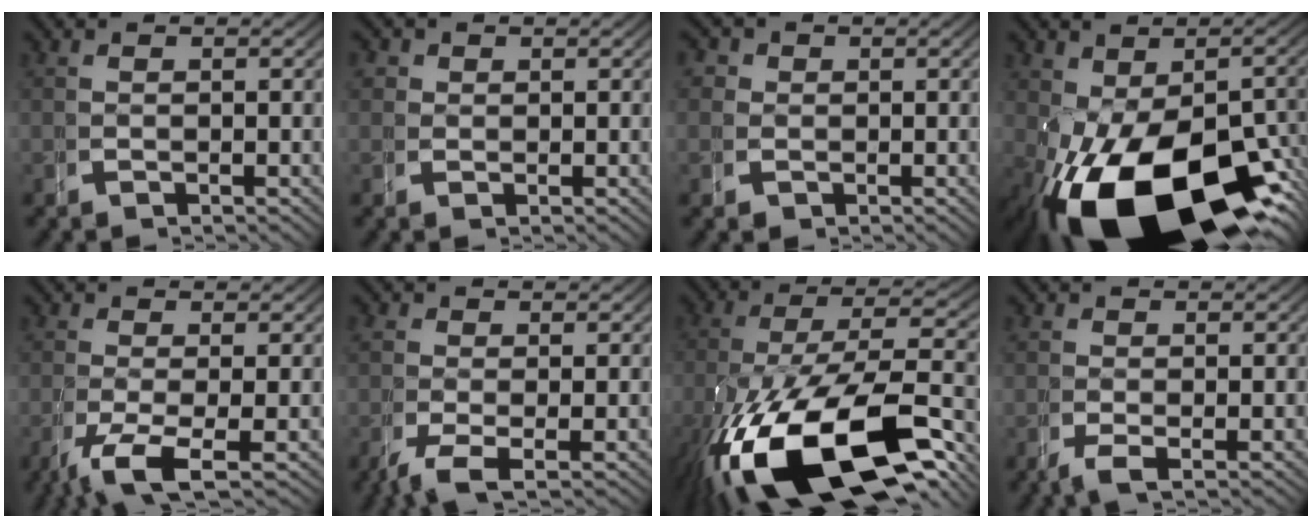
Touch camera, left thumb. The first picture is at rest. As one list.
[{"total": 1.9, "force": [0.7, 1.7, 0.4], "torque": [-0.007, -0.007, 0.011]}, {"total": 3.3, "force": [0.2, 3.2, 0.9], "torque": [-0.007, -0.002, -0.004]}, {"total": 16.6, "force": [-5.7, 8.3, 13.1], "torque": [-0.238, -0.051, -0.055]}, {"total": 5.5, "force": [-2.6, 2.3, 4.3], "torque": [-0.093, -0.030, -0.030]}, {"total": 3.5, "force": [-1.5, 1.8, 2.5], "torque": [-0.065, -0.028, -0.014]}, {"total": 15.4, "force": [-5.3, 7.3, 12.5], "torque": [-0.253, -0.049, -0.055]}, {"total": 1.5, "force": [-0.6, 0.7, 1.2], "torque": [-0.029, -0.012, -0.006]}]